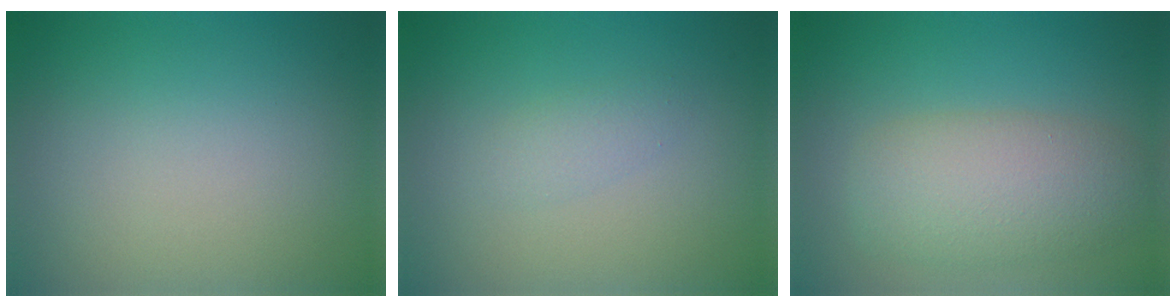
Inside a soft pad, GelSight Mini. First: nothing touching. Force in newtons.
{"total": 1.3, "press": 1.3, "slide": 0.1}
{"total": 5.1, "press": 5.1, "slide": 0.6}